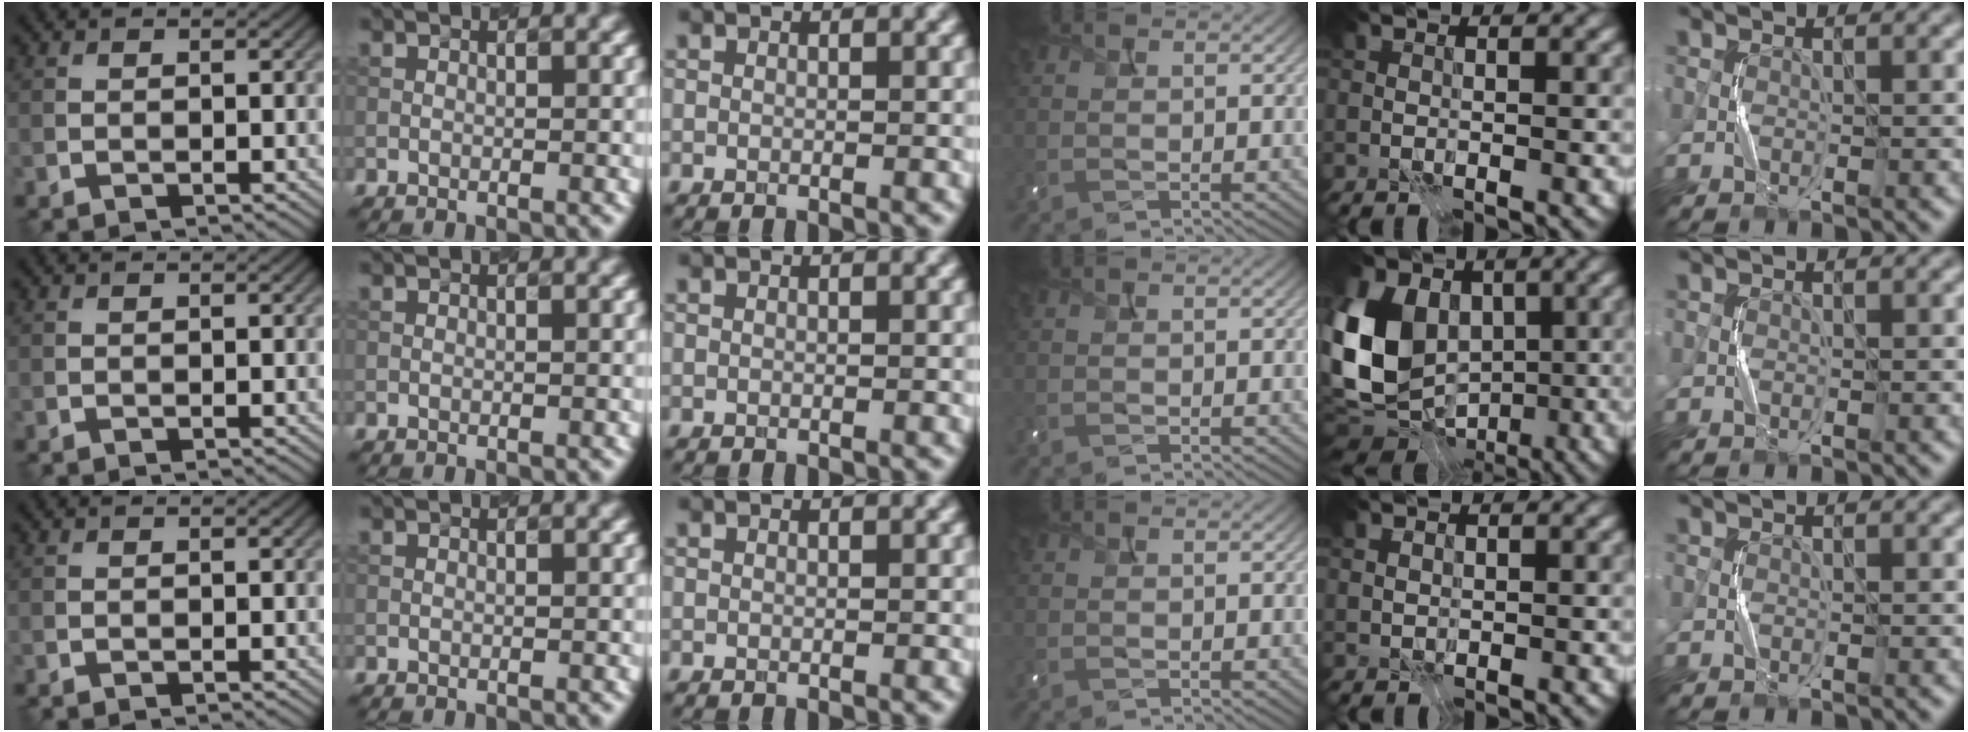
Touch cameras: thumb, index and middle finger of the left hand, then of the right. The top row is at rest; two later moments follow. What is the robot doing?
{"motion": "press", "object": "camera"}